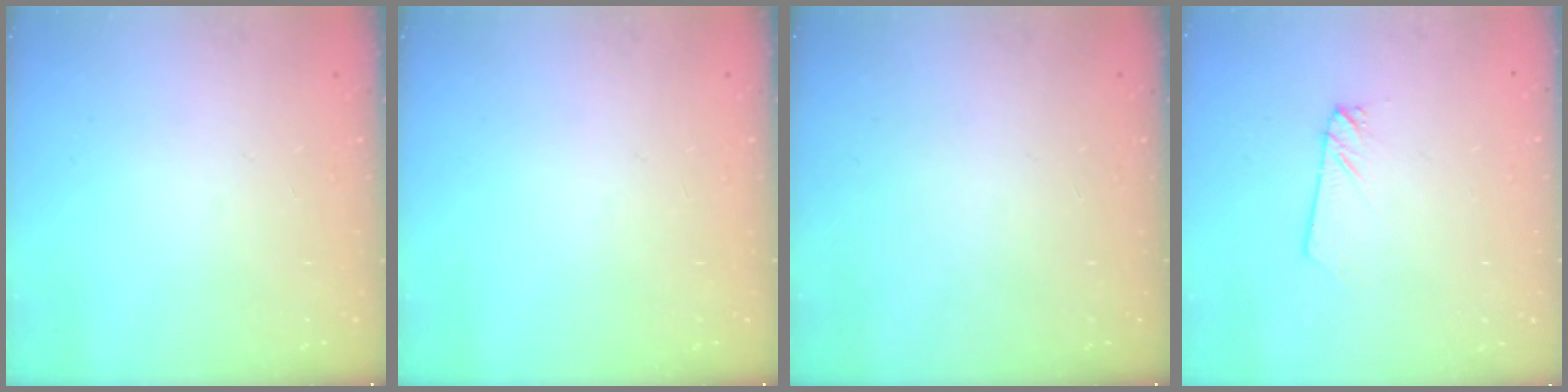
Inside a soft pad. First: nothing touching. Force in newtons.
{"total": 0.0}
{"total": 0.0}
{"total": 1.6, "press": 1.6, "slide": 0.0}